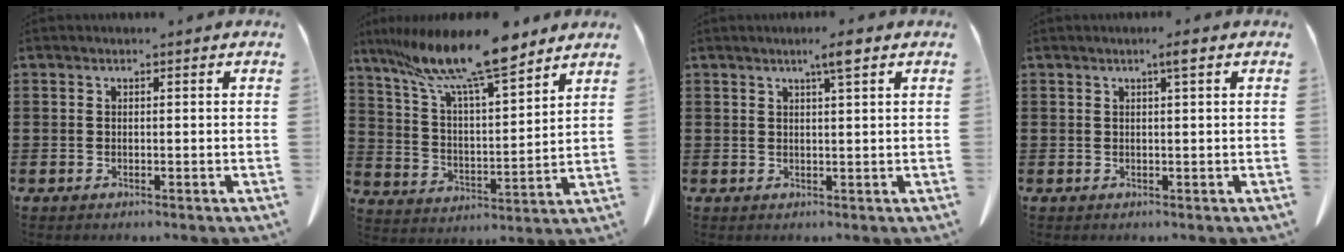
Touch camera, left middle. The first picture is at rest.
{"total": 12.7, "force": [10.3, 1.0, 7.4], "torque": [-0.167, -0.063, 0.174]}
{"total": 3.1, "force": [1.8, 0.0, 2.5], "torque": [-0.043, -0.003, 0.029]}
{"total": 1.5, "force": [0.7, -0.1, 1.3], "torque": [-0.024, 0.001, 0.011]}